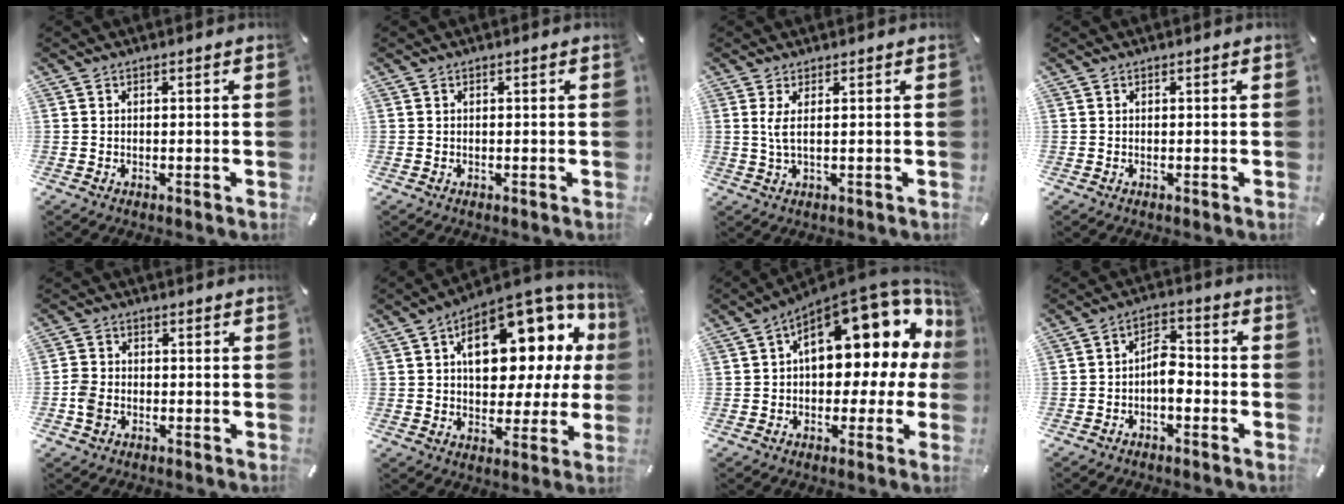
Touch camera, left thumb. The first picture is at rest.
{"total": 0.0}
{"total": 3.6, "force": [0.9, 0.6, 3.4], "torque": [-0.078, -0.006, 0.013]}
{"total": 0.0}
{"total": 3.9, "force": [-1.4, 3.2, 1.7], "torque": [-0.032, 0.007, -0.024]}
{"total": 17.7, "force": [6.4, 10.6, 12.7], "torque": [-0.161, -0.050, 0.108]}
{"total": 18.1, "force": [7.5, 9.3, 13.6], "torque": [-0.174, -0.057, 0.122]}
{"total": 6.1, "force": [-2.7, 3.4, 4.2], "torque": [-0.076, 0.022, -0.049]}